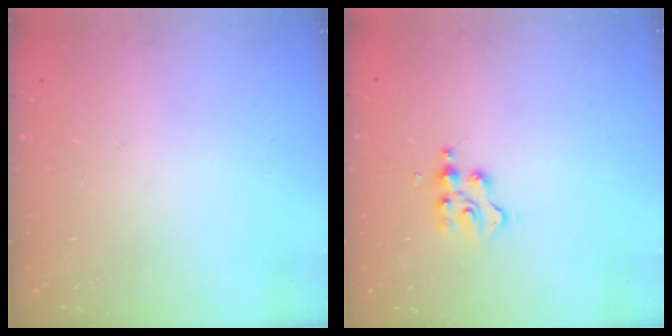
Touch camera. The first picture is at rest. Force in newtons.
{"total": 2.3, "press": 2.3, "slide": 0.3}